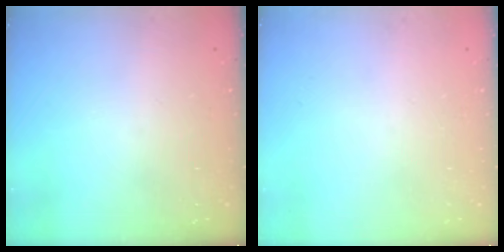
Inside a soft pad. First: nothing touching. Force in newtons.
{"total": 0.0}